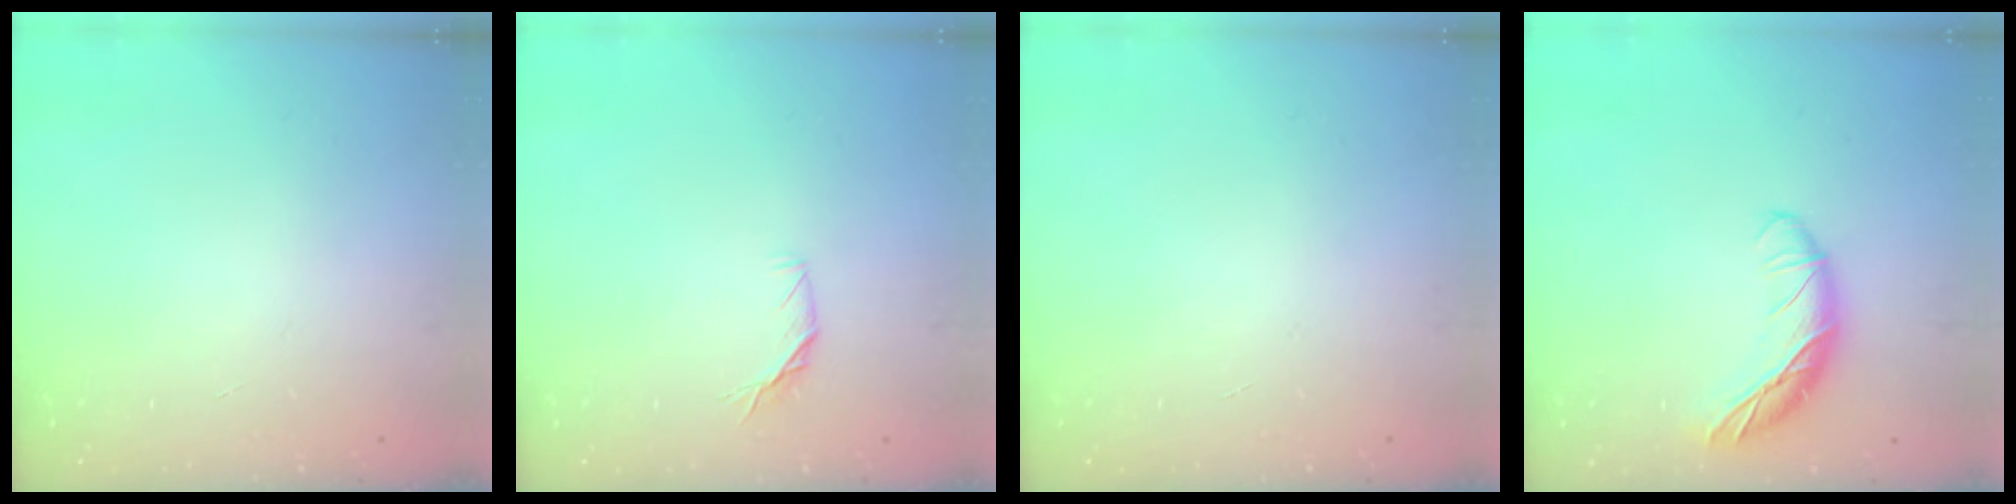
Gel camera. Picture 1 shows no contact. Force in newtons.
{"total": 5.3, "press": 5.2, "slide": 1.1}
{"total": 0.0}
{"total": 13.6, "press": 13.5, "slide": 0.6}